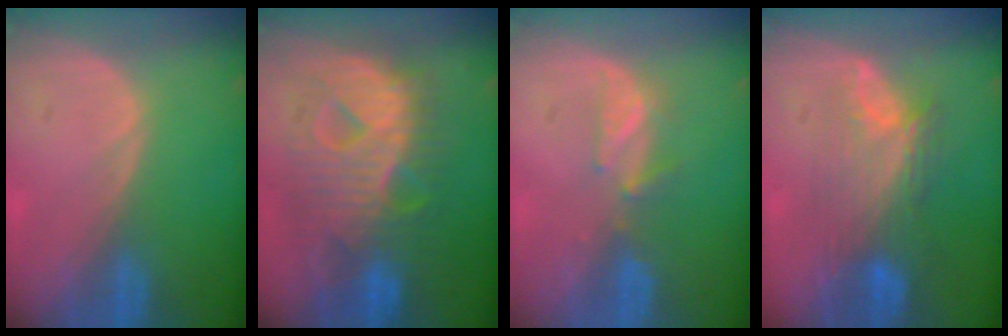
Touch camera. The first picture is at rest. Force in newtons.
{"total": 12.1, "press": 12.0, "slide": 1.4}
{"total": 3.0, "press": 2.9, "slide": 0.8}
{"total": 8.2, "press": 7.6, "slide": 3.1}